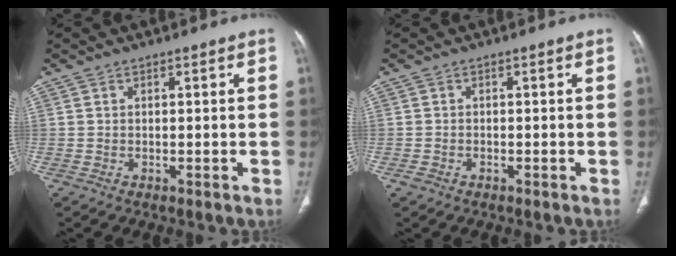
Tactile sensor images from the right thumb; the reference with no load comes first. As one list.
[{"total": 1.1, "force": [-0.7, 0.7, 0.4], "torque": [-0.013, 0.003, -0.014]}]